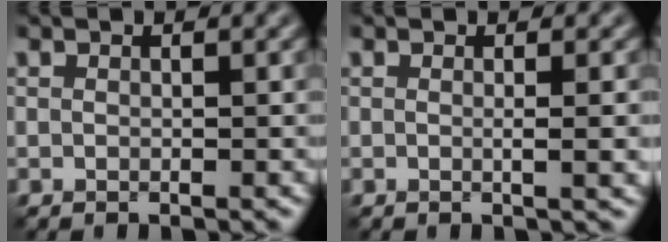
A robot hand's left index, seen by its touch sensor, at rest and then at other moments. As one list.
[{"total": 1.7, "force": [0.0, 0.2, 1.7], "torque": [-0.022, 0.003, -0.003]}]